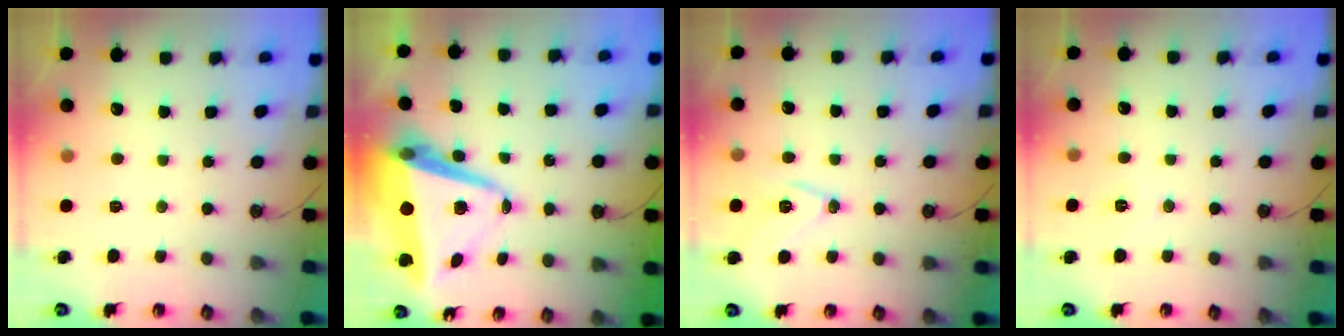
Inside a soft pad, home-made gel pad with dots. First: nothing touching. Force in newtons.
{"total": 13.6, "press": 13.5, "slide": 1.6}
{"total": 11.4, "press": 10.9, "slide": 3.3}
{"total": 6.2, "press": 4.3, "slide": 4.5}